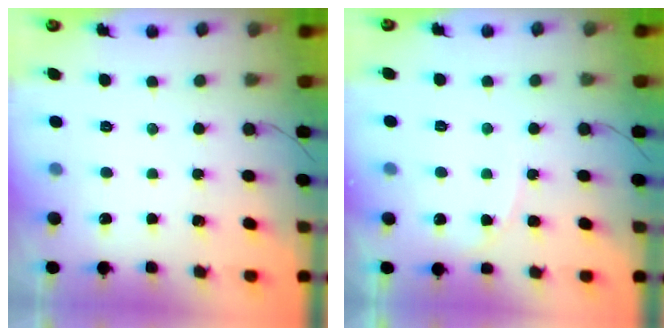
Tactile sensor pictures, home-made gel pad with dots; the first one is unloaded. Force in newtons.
{"total": 5.0, "press": 4.9, "slide": 0.7}